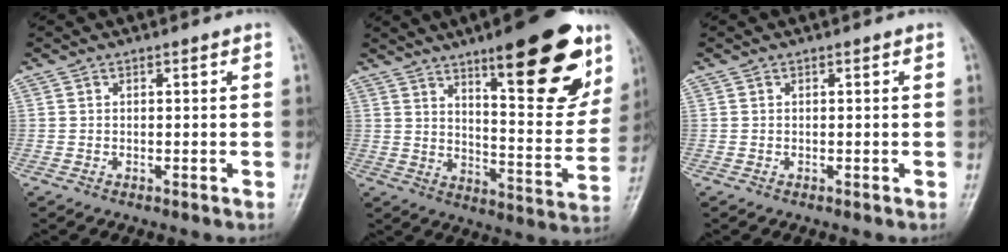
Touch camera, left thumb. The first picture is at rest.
{"total": 22.4, "force": [12.9, 6.4, 17.2], "torque": [-0.192, -0.060, 0.188]}
{"total": 0.0}